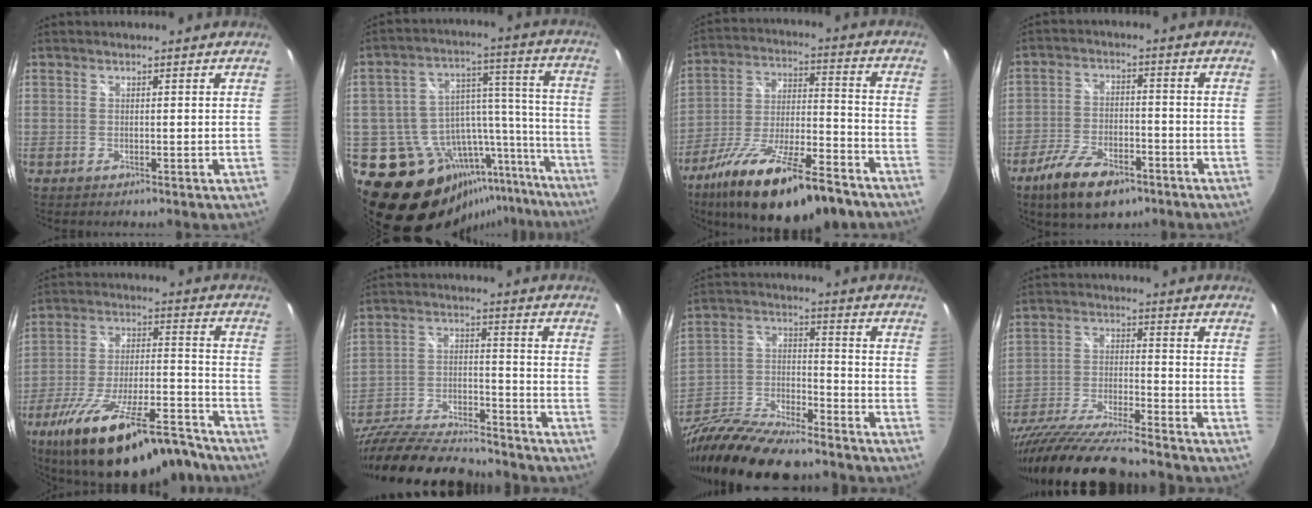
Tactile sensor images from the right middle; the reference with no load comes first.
{"total": 21.9, "force": [-12.7, 14.3, 10.7], "torque": [-0.165, 0.055, -0.153]}
{"total": 24.1, "force": [-16.6, 7.0, 16.0], "torque": [-0.284, -0.036, -0.263]}
{"total": 11.6, "force": [-7.6, 4.9, 7.3], "torque": [-0.163, -0.018, -0.135]}
{"total": 26.7, "force": [-20.7, 7.0, 15.3], "torque": [-0.266, -0.034, -0.306]}
{"total": 23.6, "force": [-19.8, 5.8, 11.5], "torque": [-0.228, -0.042, -0.320]}
{"total": 22.9, "force": [-17.8, 7.4, 12.5], "torque": [-0.266, -0.024, -0.305]}
{"total": 21.9, "force": [-18.6, 2.2, 11.3], "torque": [-0.227, -0.057, -0.321]}